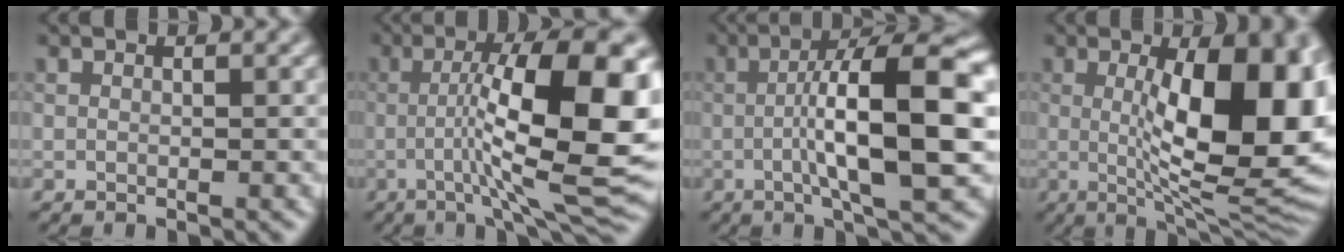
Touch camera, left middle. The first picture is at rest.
{"total": 12.8, "force": [-0.4, 2.9, 12.4], "torque": [-0.180, 0.012, -0.009]}
{"total": 11.5, "force": [-0.4, 2.4, 11.3], "torque": [-0.159, 0.014, -0.011]}
{"total": 12.9, "force": [0.9, 3.8, 12.3], "torque": [-0.159, 0.000, 0.014]}